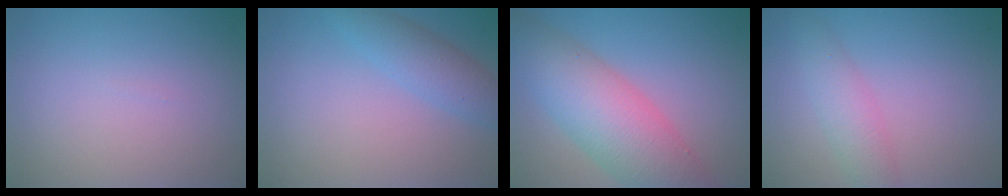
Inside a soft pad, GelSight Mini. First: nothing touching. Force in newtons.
{"total": 3.1, "press": 3.1, "slide": 0.2}
{"total": 8.6, "press": 8.6, "slide": 0.3}
{"total": 2.8, "press": 2.8, "slide": 0.2}